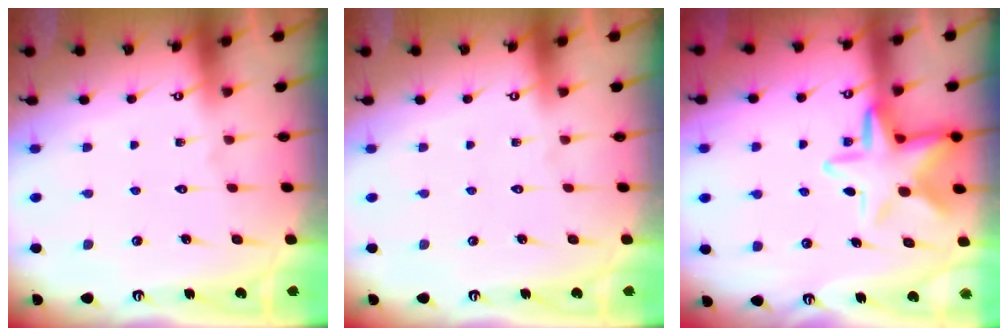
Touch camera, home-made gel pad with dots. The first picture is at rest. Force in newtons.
{"total": 0.0}
{"total": 11.9, "press": 11.7, "slide": 2.2}